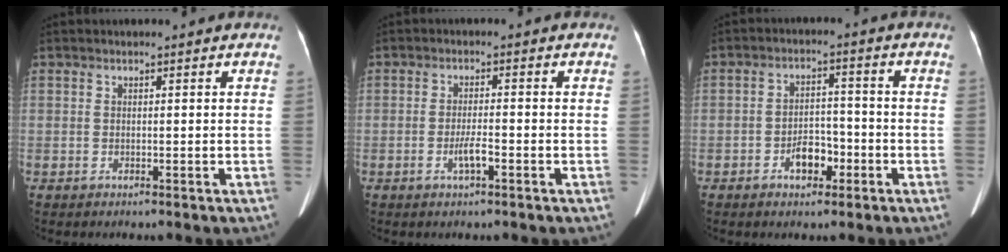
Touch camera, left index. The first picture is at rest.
{"total": 2.6, "force": [-1.3, 0.3, 2.3], "torque": [-0.045, -0.001, -0.025]}
{"total": 4.7, "force": [-2.4, 2.7, 3.0], "torque": [-0.055, 0.013, -0.039]}